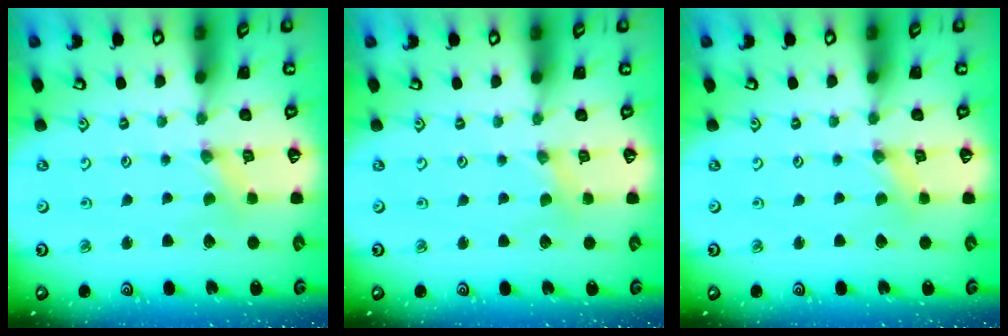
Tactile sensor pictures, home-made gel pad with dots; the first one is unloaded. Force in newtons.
{"total": 0.8, "press": 0.8, "slide": 0.2}
{"total": 0.0}